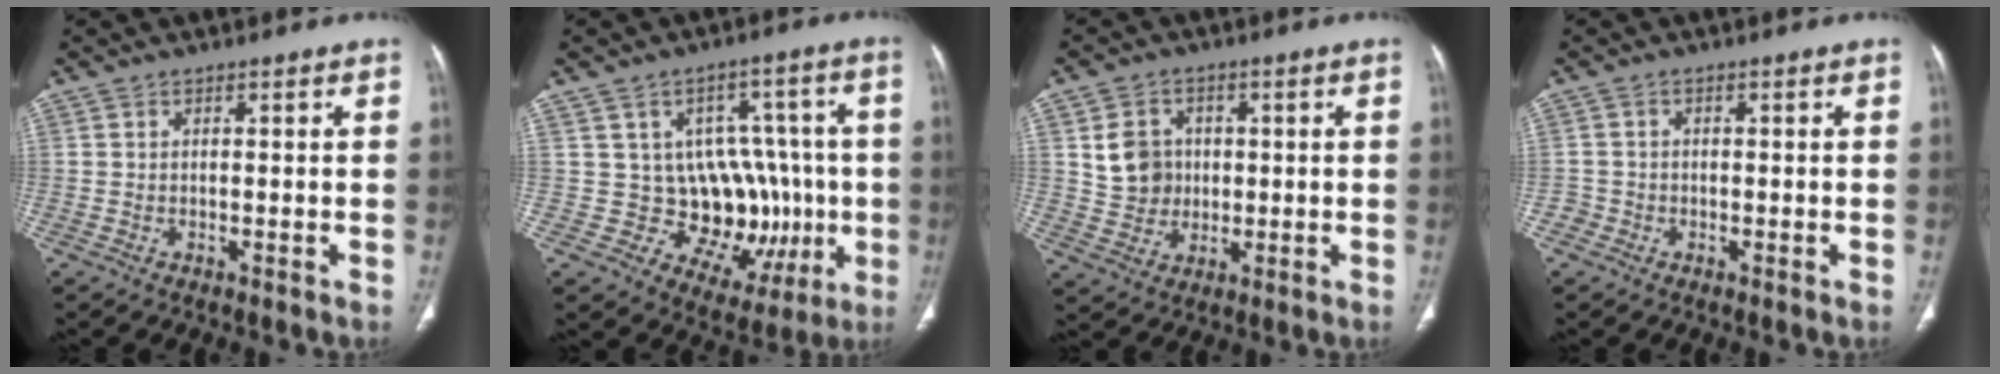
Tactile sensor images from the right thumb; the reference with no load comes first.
{"total": 15.4, "force": [-1.4, 12.4, 9.0], "torque": [-0.036, 0.020, 0.003]}
{"total": 7.3, "force": [1.3, 6.6, 3.0], "torque": [-0.023, -0.003, 0.026]}
{"total": 1.6, "force": [-0.8, 1.4, -0.2], "torque": [0.014, 0.009, -0.023]}